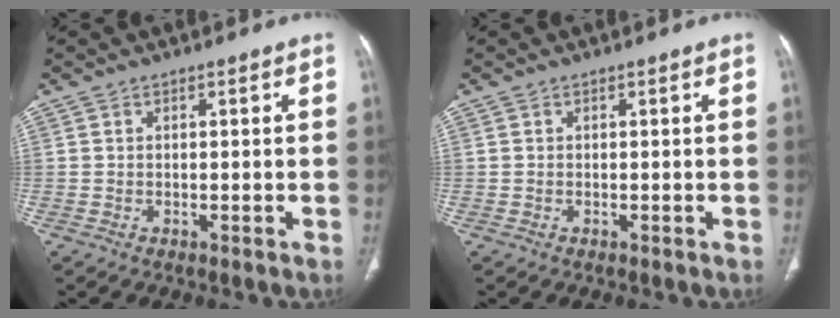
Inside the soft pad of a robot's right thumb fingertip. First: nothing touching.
{"total": 0.0}